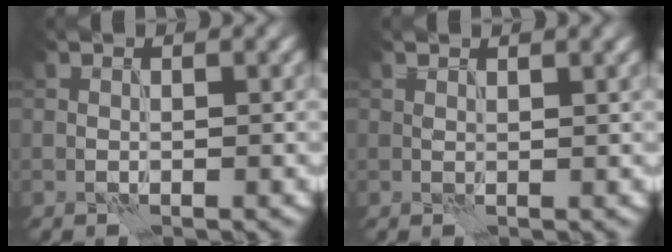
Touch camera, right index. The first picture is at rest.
{"total": 1.2, "force": [0.9, 0.4, 0.7], "torque": [-0.006, 0.001, 0.010]}